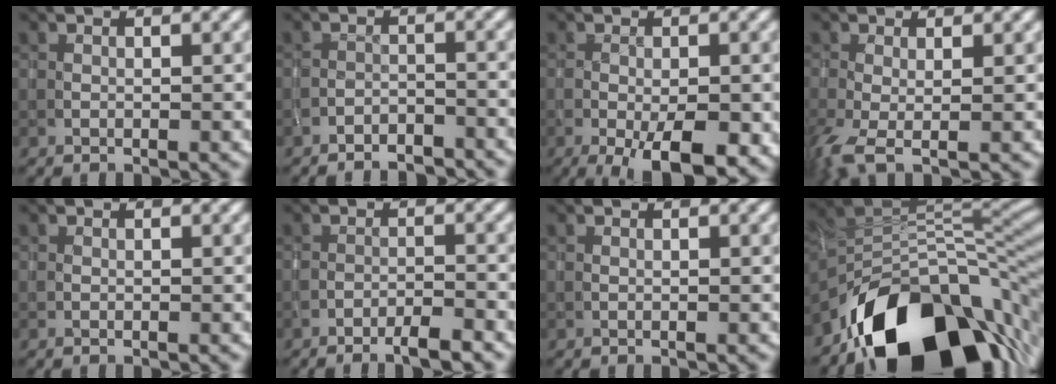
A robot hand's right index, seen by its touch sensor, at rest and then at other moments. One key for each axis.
{"total": 3.5, "fx": -3.4, "fy": 0.7, "fz": 0.3, "tx": 0.000, "ty": -0.001, "tz": -0.058}
{"total": 6.9, "fx": -3.0, "fy": 2.7, "fz": 5.6, "tx": -0.090, "ty": -0.014, "tz": -0.039}
{"total": 3.5, "fx": -1.3, "fy": 1.3, "fz": 3.0, "tx": -0.076, "ty": -0.011, "tz": -0.027}
{"total": 0.0}
{"total": 2.7, "fx": -2.3, "fy": 0.2, "fz": 1.4, "tx": -0.019, "ty": 0.003, "tz": -0.041}
{"total": 0.0}
{"total": 15.8, "fx": -8.7, "fy": 8.4, "fz": 10.2, "tx": -0.165, "ty": 0.006, "tz": -0.137}